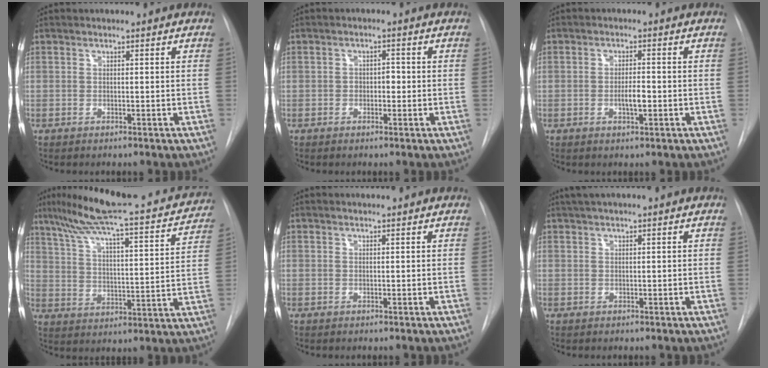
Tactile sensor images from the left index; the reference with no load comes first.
{"total": 1.9, "force": [-0.4, 1.2, 1.4], "torque": [-0.015, 0.006, -0.008]}
{"total": 2.8, "force": [-0.8, 0.7, 2.6], "torque": [-0.047, 0.002, -0.012]}
{"total": 24.5, "force": [21.0, 2.9, 12.3], "torque": [-0.194, -0.005, 0.283]}
{"total": 1.2, "force": [1.2, 0.0, 0.2], "torque": [-0.009, 0.014, 0.018]}
{"total": 3.4, "force": [2.6, 0.1, 2.1], "torque": [-0.034, 0.032, 0.045]}